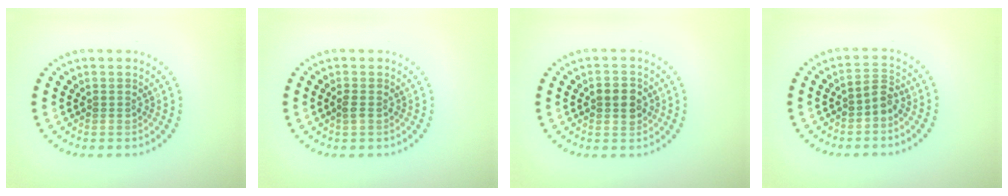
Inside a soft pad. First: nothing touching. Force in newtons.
{"total": 0.8, "press": 0.8, "slide": 0.2}
{"total": 2.3, "press": 2.3, "slide": 0.3}
{"total": 1.9, "press": 1.6, "slide": 0.9}